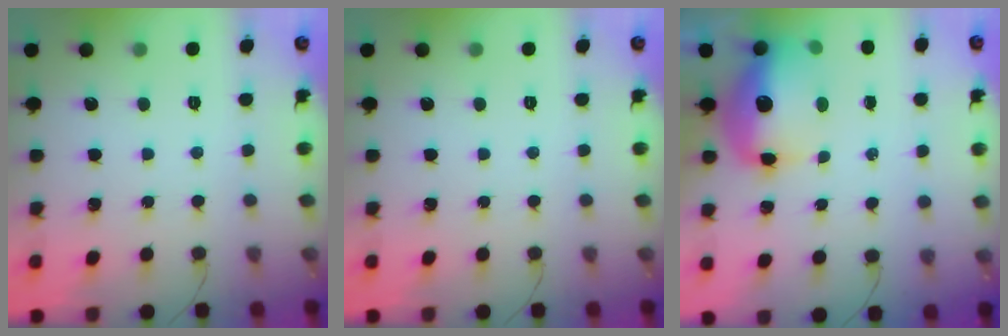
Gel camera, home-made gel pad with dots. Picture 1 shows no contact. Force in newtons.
{"total": 0.0}
{"total": 13.5, "press": 13.2, "slide": 3.1}